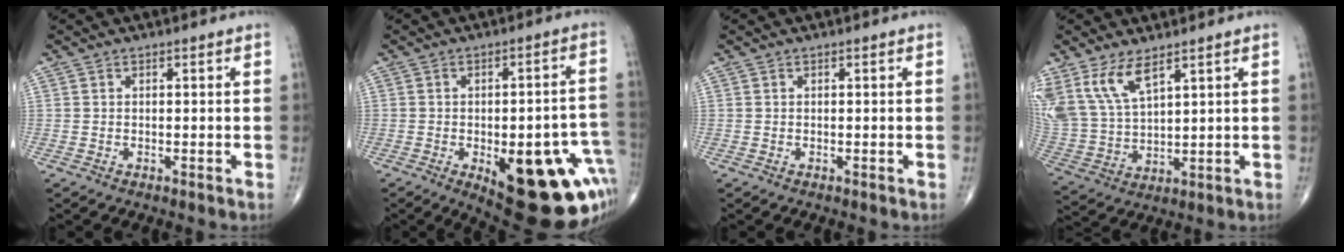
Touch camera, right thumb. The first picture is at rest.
{"total": 24.4, "force": [-8.0, 9.3, 21.0], "torque": [-0.195, 0.015, -0.079]}
{"total": 0.0}
{"total": 11.1, "force": [6.8, 4.6, 7.5], "torque": [-0.154, -0.025, 0.155]}